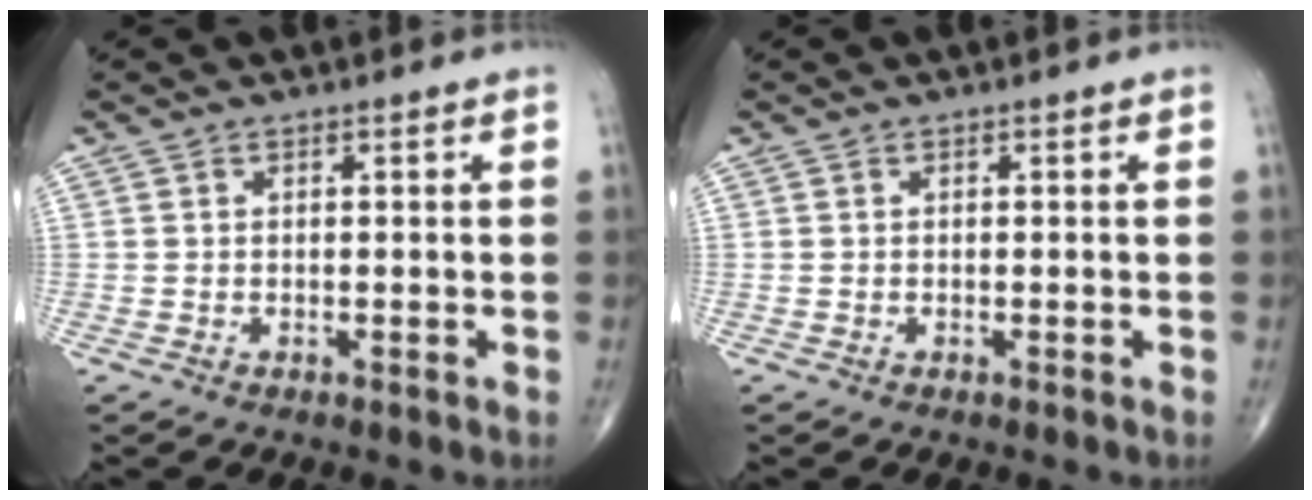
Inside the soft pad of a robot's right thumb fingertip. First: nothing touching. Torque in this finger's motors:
{"motor_torque": [0.00, 0.00, -0.05, 0.04, 0.00]}